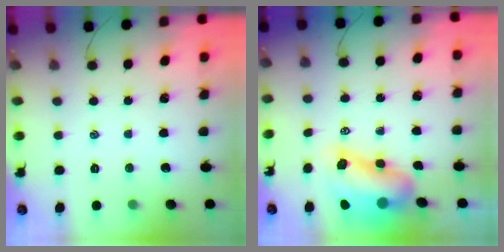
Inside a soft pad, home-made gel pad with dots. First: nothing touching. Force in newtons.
{"total": 11.4, "press": 10.8, "slide": 3.7}